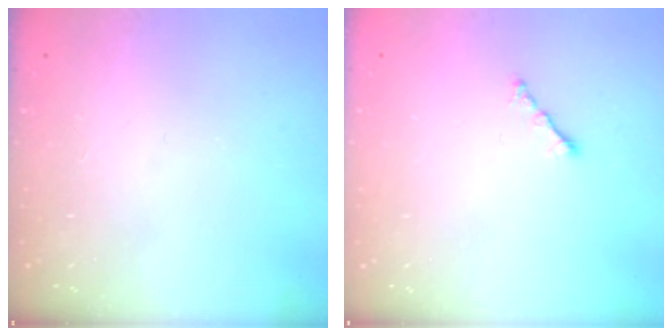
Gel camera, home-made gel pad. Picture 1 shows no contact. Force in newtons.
{"total": 1.7, "press": 1.6, "slide": 0.6}